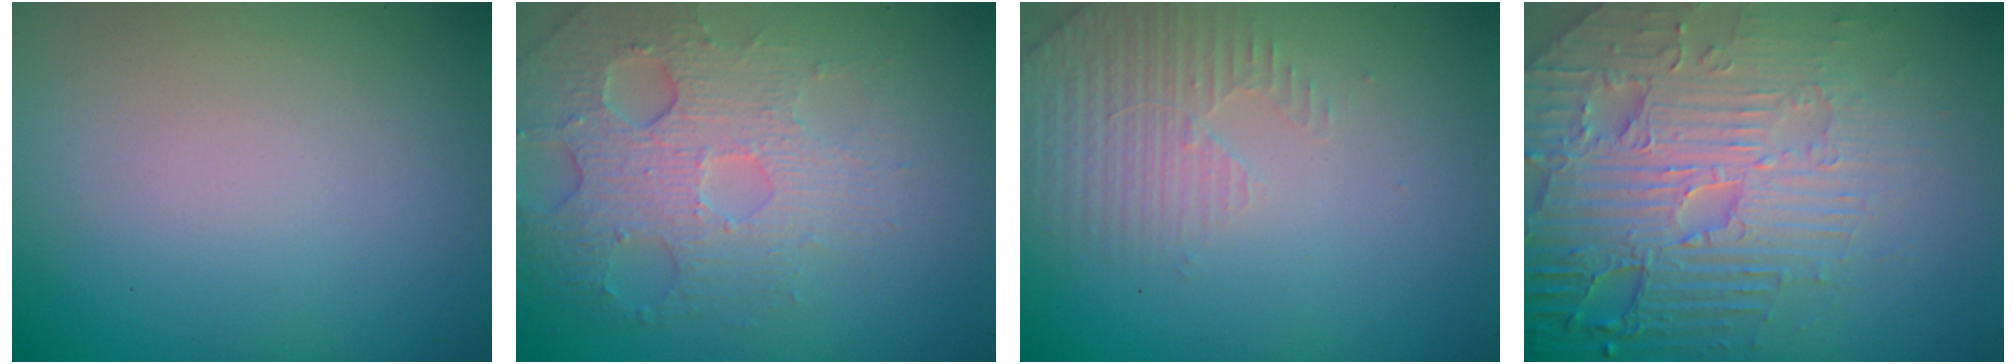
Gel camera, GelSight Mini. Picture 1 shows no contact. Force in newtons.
{"total": 4.8, "press": 4.0, "slide": 2.5}
{"total": 2.8, "press": 2.7, "slide": 0.8}
{"total": 7.4, "press": 6.0, "slide": 4.4}